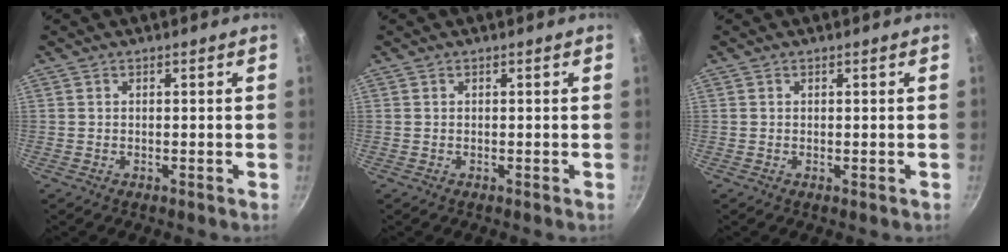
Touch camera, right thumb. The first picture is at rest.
{"total": 0.0}
{"total": 0.0}